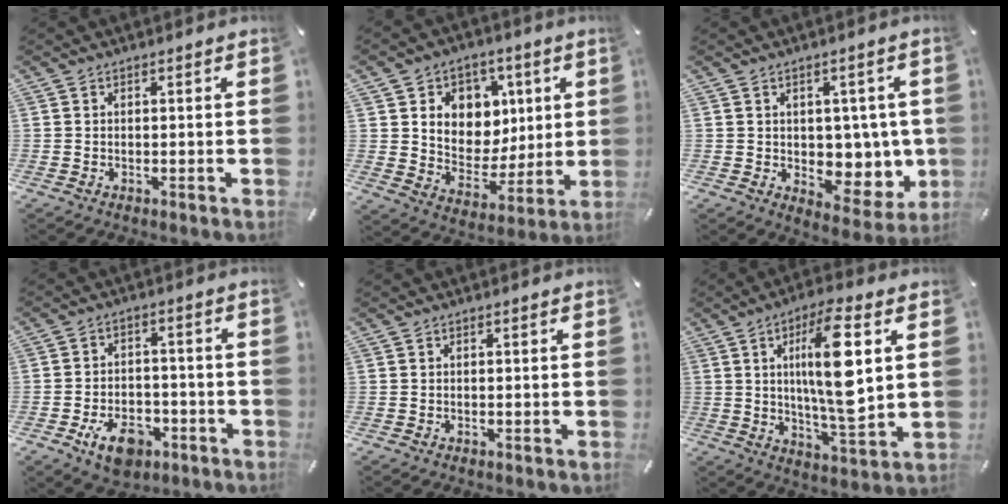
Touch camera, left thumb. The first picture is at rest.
{"total": 10.2, "force": [2.5, 9.7, 2.1], "torque": [-0.031, -0.025, 0.053]}
{"total": 8.2, "force": [0.7, 6.5, 5.0], "torque": [-0.045, -0.012, 0.019]}
{"total": 9.1, "force": [-4.5, 5.8, 5.3], "torque": [-0.103, 0.015, -0.080]}
{"total": 0.0}
{"total": 15.9, "force": [3.0, 3.9, 15.1], "torque": [-0.280, -0.017, 0.040]}